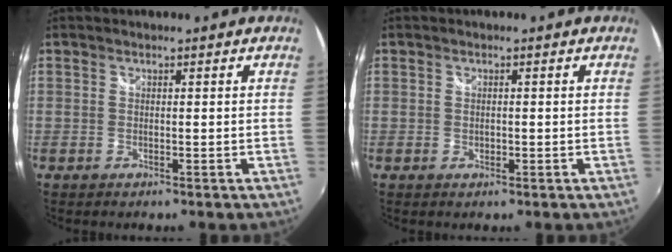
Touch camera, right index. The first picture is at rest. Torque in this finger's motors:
{"motor_torque": [-0.13, 0.07, 0.00, 0.00]}